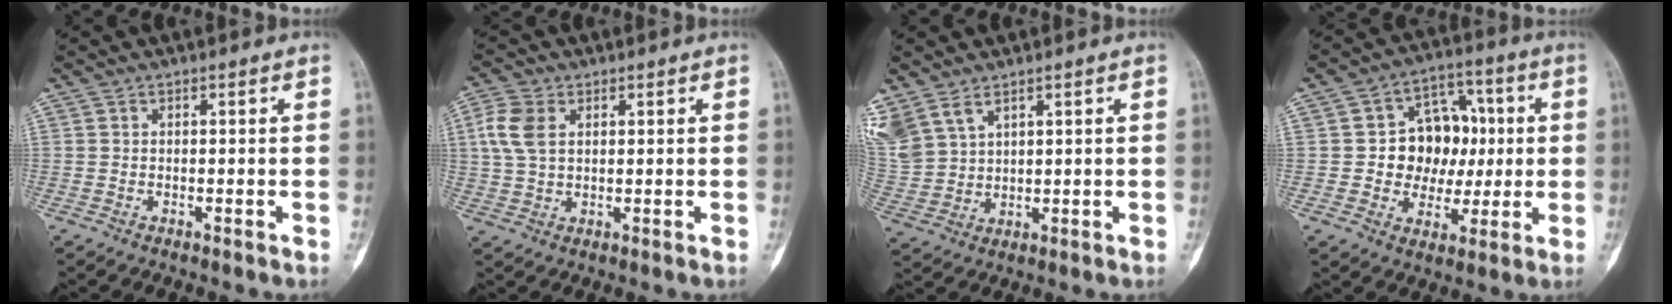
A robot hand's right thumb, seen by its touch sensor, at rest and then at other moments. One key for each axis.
{"total": 6.6, "fx": 1.9, "fy": 4.2, "fz": 4.7, "tx": -0.102, "ty": 0.006, "tz": 0.038}
{"total": 10.6, "fx": 6.3, "fy": 6.5, "fz": 5.6, "tx": -0.136, "ty": -0.007, "tz": 0.148}
{"total": 13.0, "fx": 0.5, "fy": 10.6, "fz": 7.6, "tx": -0.052, "ty": 0.025, "tz": 0.010}